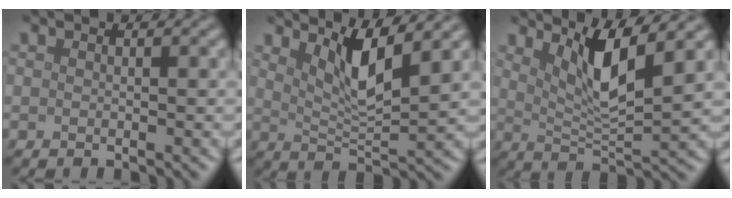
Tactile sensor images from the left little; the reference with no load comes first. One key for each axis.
{"total": 5.0, "fx": 2.8, "fy": 1.1, "fz": 4.0, "tx": -0.073, "ty": -0.009, "tz": 0.052}
{"total": 5.8, "fx": 3.1, "fy": 1.2, "fz": 4.8, "tx": -0.085, "ty": -0.009, "tz": 0.057}